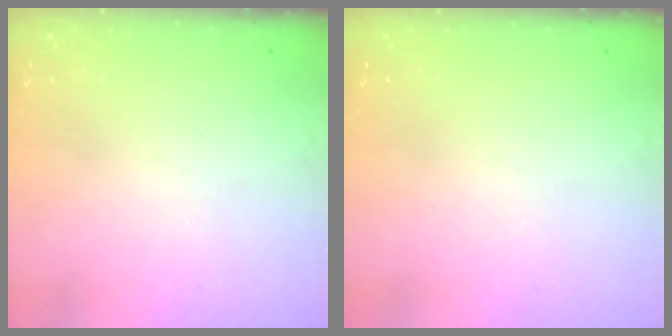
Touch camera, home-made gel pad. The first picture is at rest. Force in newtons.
{"total": 0.0}